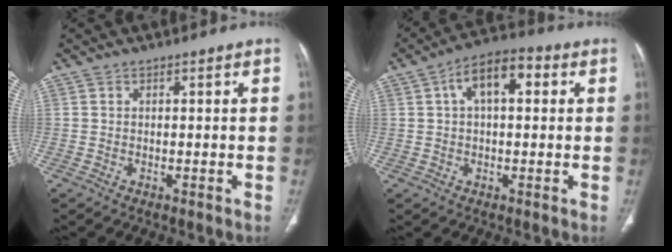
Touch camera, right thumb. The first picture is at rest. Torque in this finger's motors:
{"motor_torque": [0.16, 2.66, 0.96, 0.08, 0.06]}